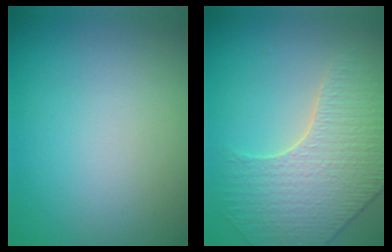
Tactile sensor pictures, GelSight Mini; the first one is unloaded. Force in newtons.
{"total": 4.5, "press": 4.3, "slide": 1.1}